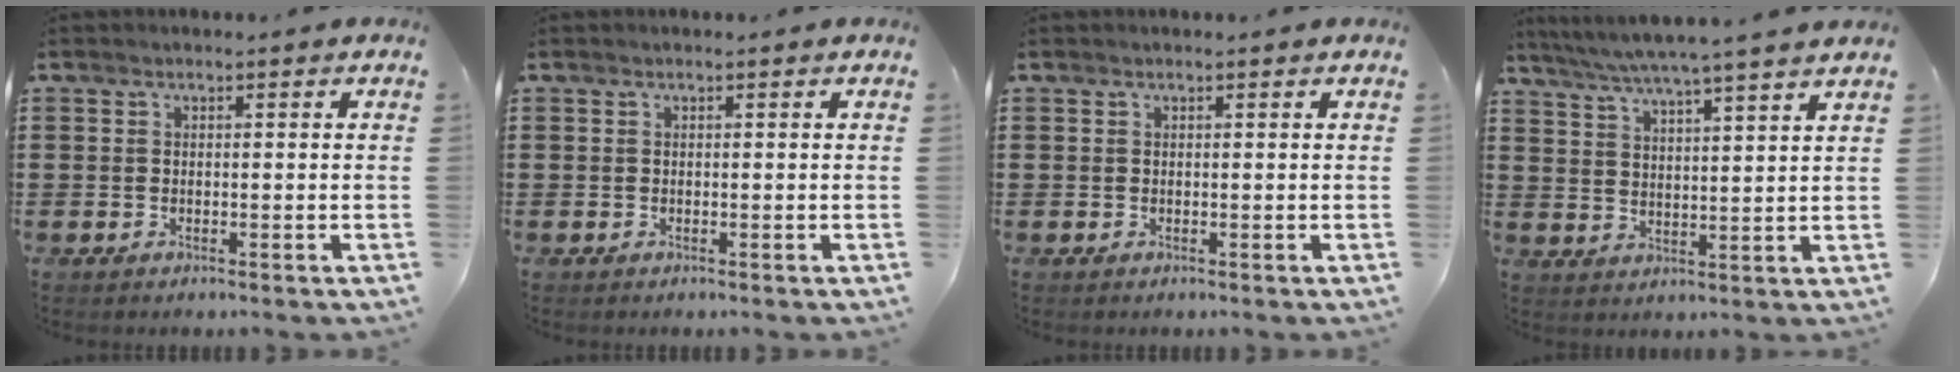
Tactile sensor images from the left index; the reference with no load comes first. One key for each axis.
{"total": 0.0}
{"total": 0.0}
{"total": 5.4, "fx": 4.8, "fy": -1.0, "fz": 2.4, "tx": -0.063, "ty": -0.031, "tz": 0.080}